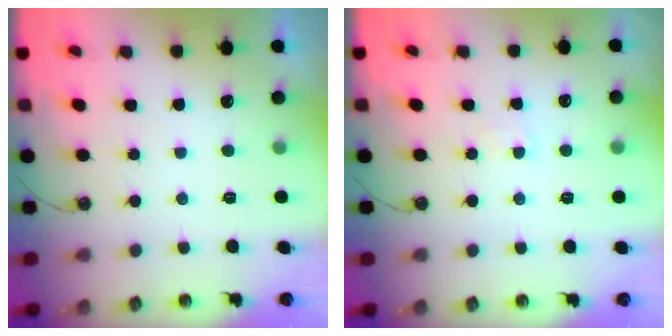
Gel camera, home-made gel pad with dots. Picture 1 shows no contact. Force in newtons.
{"total": 3.6, "press": 3.5, "slide": 0.5}